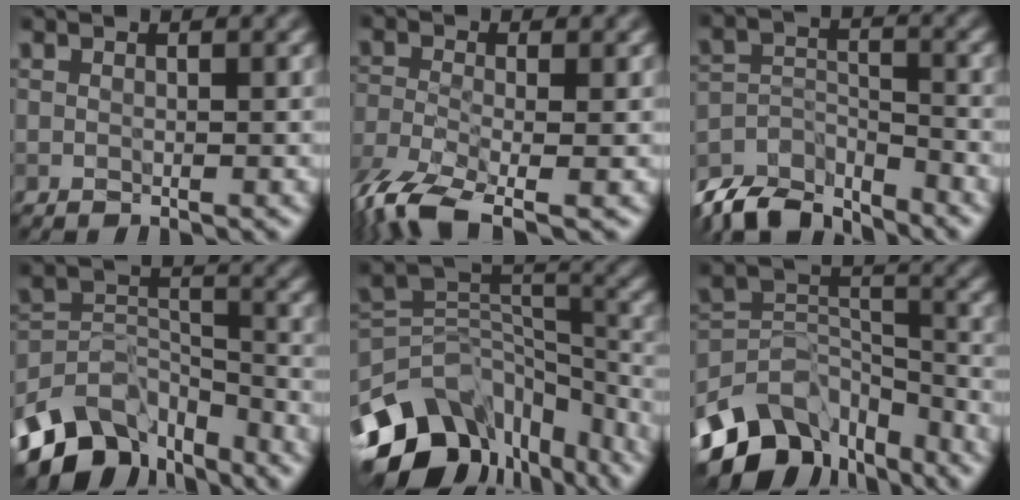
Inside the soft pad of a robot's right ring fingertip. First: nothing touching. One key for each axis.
{"total": 7.2, "fx": -5.3, "fy": 2.0, "fz": 4.3, "tx": -0.087, "ty": -0.012, "tz": -0.098}
{"total": 7.4, "fx": -7.1, "fy": 1.8, "fz": 1.4, "tx": -0.026, "ty": -0.005, "tz": -0.126}
{"total": 9.0, "fx": -7.3, "fy": 4.6, "fz": 2.6, "tx": -0.042, "ty": -0.010, "tz": -0.131}
{"total": 14.1, "fx": -10.2, "fy": 8.5, "fz": 4.8, "tx": -0.105, "ty": 0.019, "tz": -0.147}
{"total": 10.7, "fx": -8.3, "fy": 5.8, "fz": 3.4, "tx": -0.064, "ty": 0.003, "tz": -0.141}